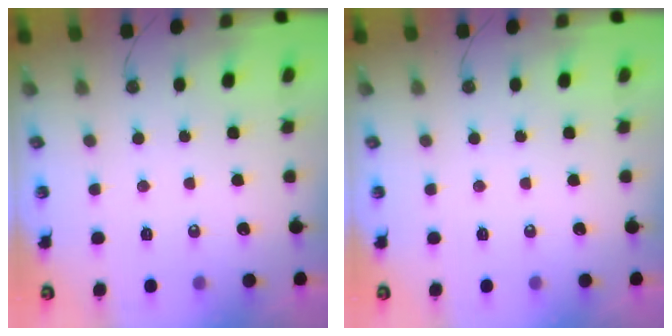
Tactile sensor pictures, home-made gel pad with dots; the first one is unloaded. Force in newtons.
{"total": 0.0}